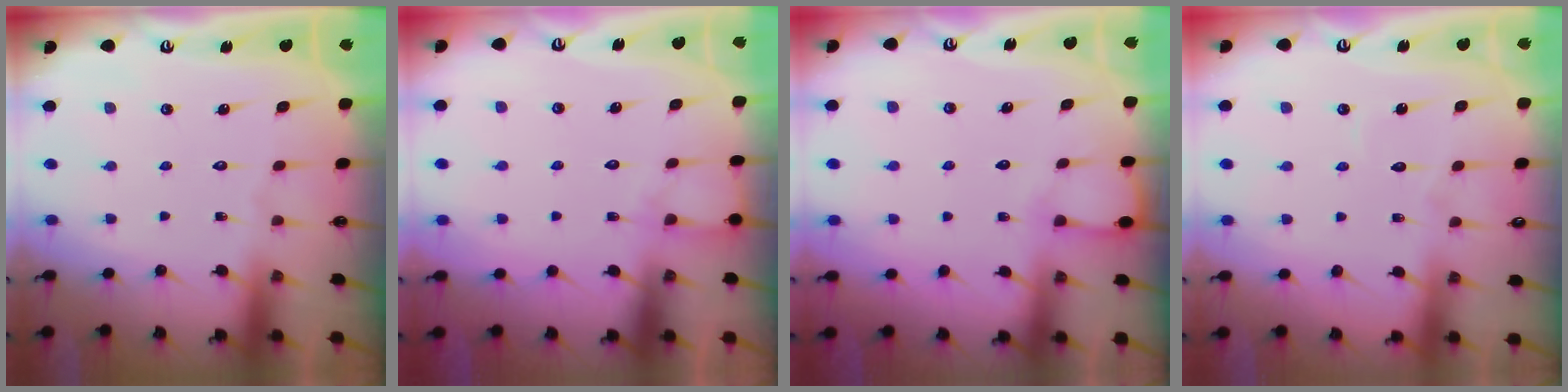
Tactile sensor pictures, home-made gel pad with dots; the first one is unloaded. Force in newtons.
{"total": 4.5, "press": 4.5, "slide": 0.5}
{"total": 3.5, "press": 3.5, "slide": 0.5}
{"total": 2.6, "press": 2.6, "slide": 0.2}